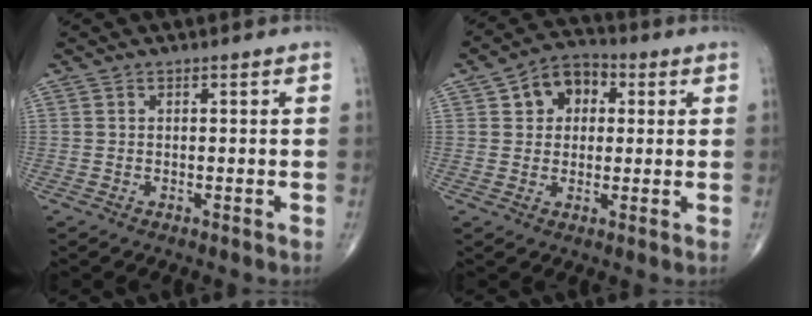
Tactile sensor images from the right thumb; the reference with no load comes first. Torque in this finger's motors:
{"motor_torque": [-0.44, 0.68, 0.45, 0.47, 0.10]}